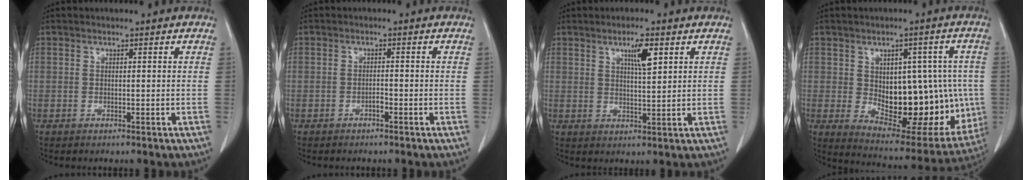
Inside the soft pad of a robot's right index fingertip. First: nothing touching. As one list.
[{"total": 0.9, "force": [-0.6, 0.3, 0.6], "torque": [-0.013, 0.001, -0.011]}, {"total": 4.4, "force": [2.1, 0.7, 3.7], "torque": [-0.065, -0.002, 0.037]}, {"total": 19.8, "force": [-1.1, 9.8, 17.1], "torque": [-0.224, 0.005, 0.015]}]